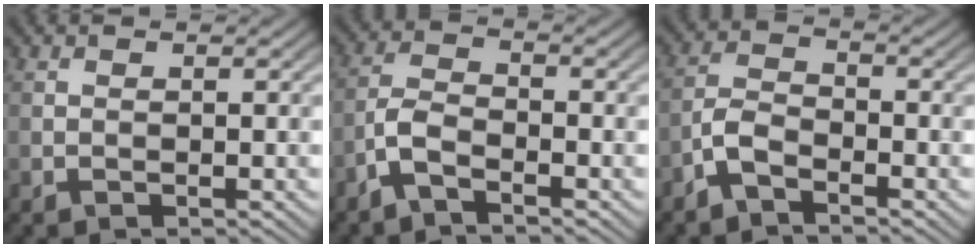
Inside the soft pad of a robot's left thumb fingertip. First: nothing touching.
{"total": 3.6, "force": [-2.6, 1.1, 2.2], "torque": [-0.051, 0.003, -0.065]}
{"total": 3.5, "force": [-2.6, 1.3, 1.9], "torque": [-0.041, 0.004, -0.064]}